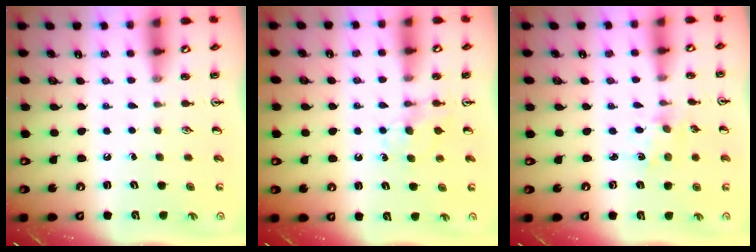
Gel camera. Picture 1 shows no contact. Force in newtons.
{"total": 4.5, "press": 4.4, "slide": 0.6}
{"total": 1.2, "press": 1.2, "slide": 0.2}